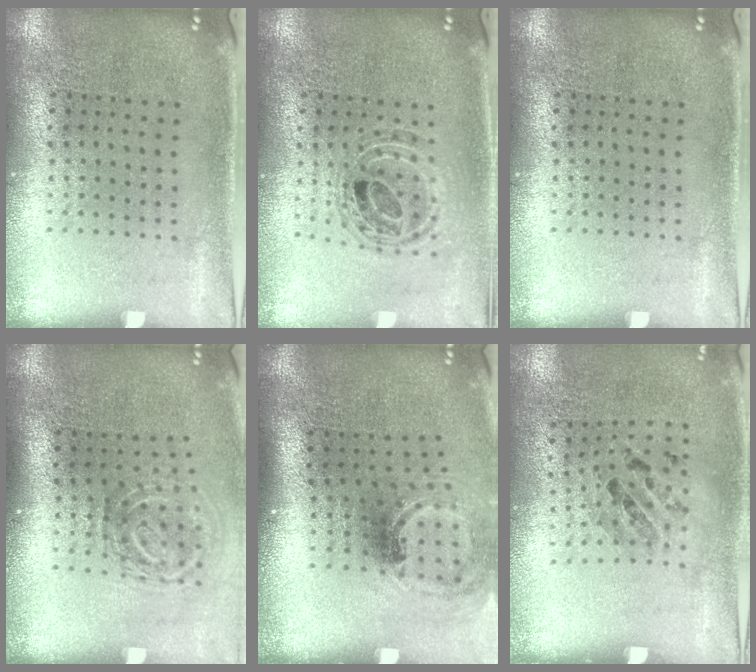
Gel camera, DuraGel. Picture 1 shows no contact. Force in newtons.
{"total": 0.9, "press": 0.9, "slide": 0.2}
{"total": 0.0}
{"total": 1.8, "press": 1.2, "slide": 1.3}
{"total": 1.5, "press": 1.1, "slide": 0.9}
{"total": 0.9, "press": 0.8, "slide": 0.5}